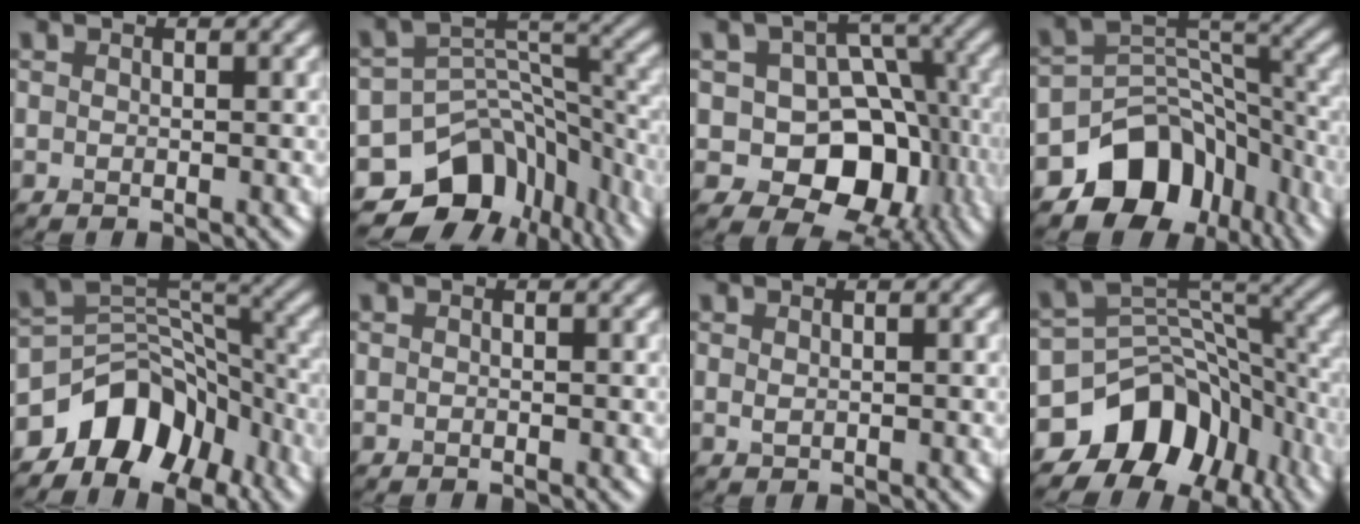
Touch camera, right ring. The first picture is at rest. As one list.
[{"total": 11.9, "force": [-7.7, 7.9, 4.4], "torque": [-0.066, 0.011, -0.107]}, {"total": 9.7, "force": [-2.4, 7.2, 6.1], "torque": [-0.060, -0.001, -0.046]}, {"total": 9.7, "force": [-5.6, 6.9, 3.9], "torque": [-0.038, -0.004, -0.093]}, {"total": 8.5, "force": [-5.4, 5.4, 3.7], "torque": [-0.032, 0.006, -0.102]}, {"total": 0.0}, {"total": 0.6, "force": [0.4, 0.3, 0.4], "torque": [-0.012, -0.002, 0.009]}, {"total": 9.9, "force": [-6.0, 6.9, 3.9], "torque": [-0.051, 0.010, -0.106]}]